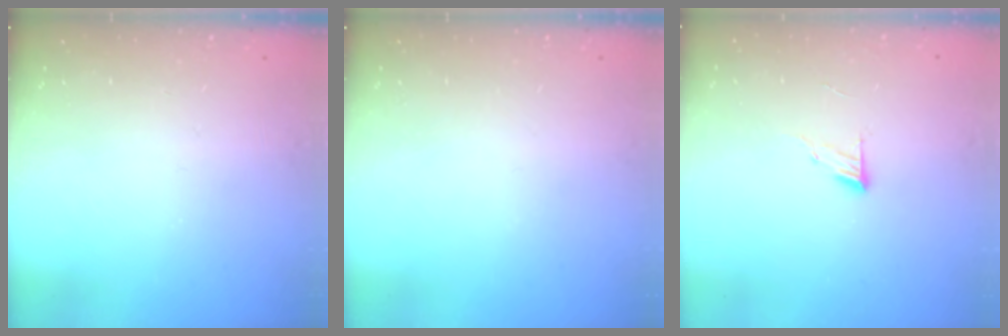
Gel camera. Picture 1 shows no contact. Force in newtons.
{"total": 0.0}
{"total": 6.2, "press": 6.2, "slide": 0.6}